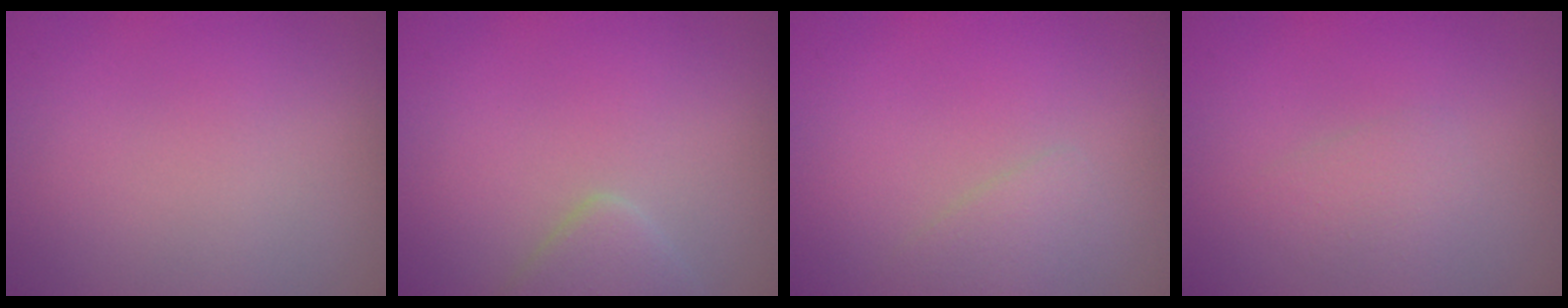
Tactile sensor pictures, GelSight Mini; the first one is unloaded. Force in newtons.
{"total": 2.3, "press": 2.3, "slide": 0.2}
{"total": 1.4, "press": 1.4, "slide": 0.0}
{"total": 1.4, "press": 1.4, "slide": 0.1}